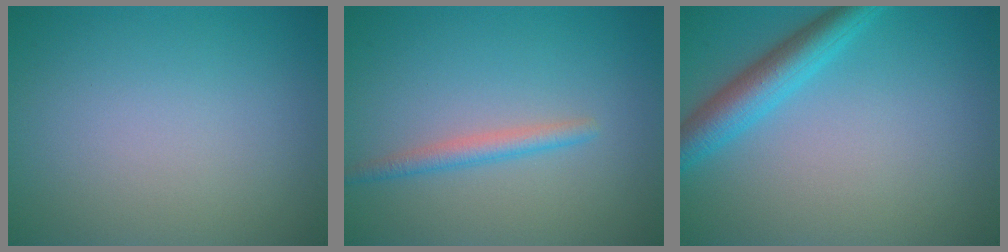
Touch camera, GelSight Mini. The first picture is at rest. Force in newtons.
{"total": 1.8, "press": 1.8, "slide": 0.1}
{"total": 4.0, "press": 4.0, "slide": 0.1}